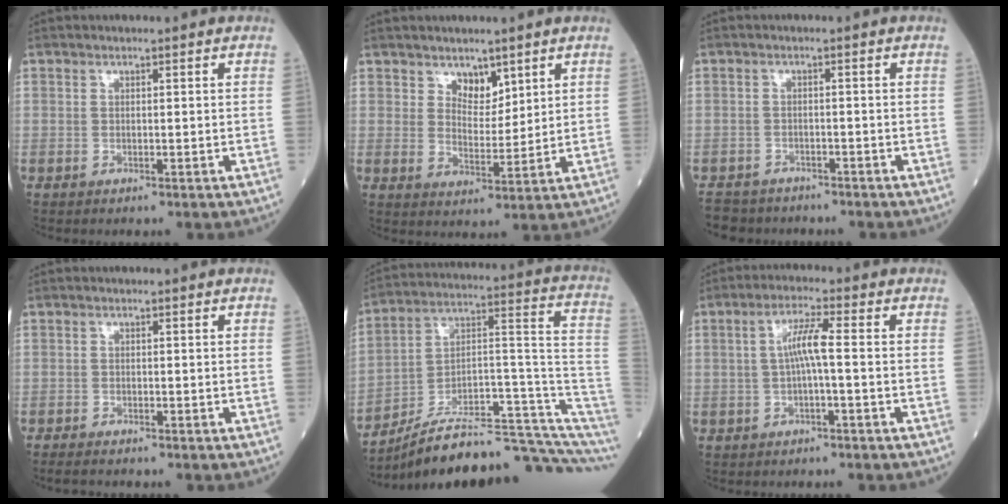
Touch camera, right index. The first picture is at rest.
{"total": 3.6, "force": [2.5, 2.2, 1.3], "torque": [-0.010, -0.005, 0.043]}
{"total": 5.8, "force": [-5.2, 2.7, 0.4], "torque": [-0.006, -0.004, -0.082]}
{"total": 2.5, "force": [-2.2, 0.6, 1.0], "torque": [-0.020, -0.006, -0.032]}
{"total": 20.5, "force": [-16.4, 1.6, 12.2], "torque": [-0.134, 0.060, -0.254]}
{"total": 4.4, "force": [-0.2, 0.1, 4.4], "torque": [-0.082, 0.014, -0.001]}